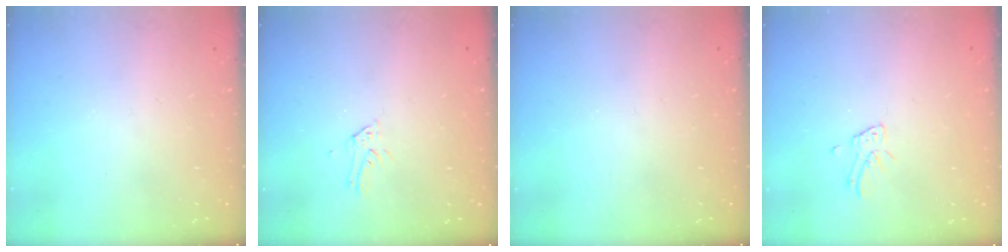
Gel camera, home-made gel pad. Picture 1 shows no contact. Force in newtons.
{"total": 3.5, "press": 3.5, "slide": 0.3}
{"total": 0.0}
{"total": 3.7, "press": 3.7, "slide": 0.2}